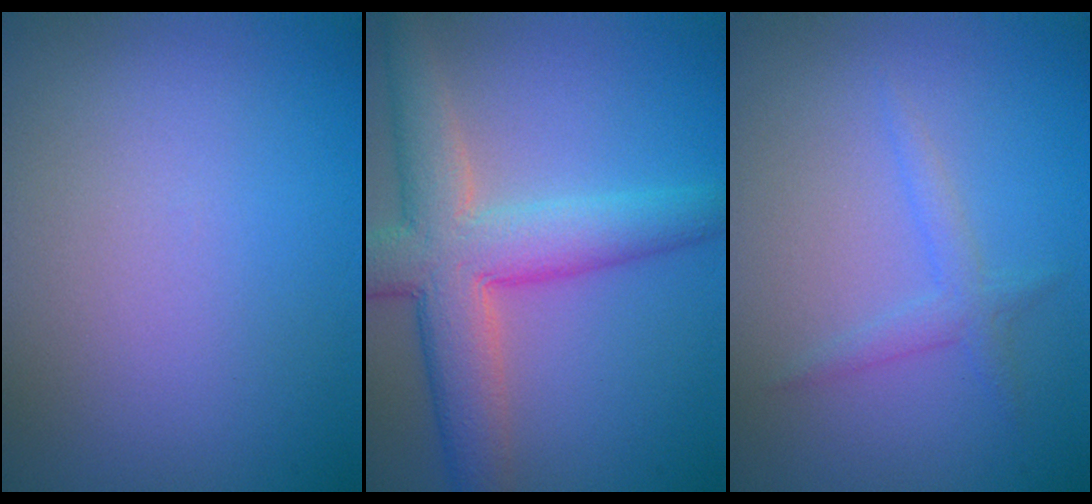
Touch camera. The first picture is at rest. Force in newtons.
{"total": 7.5, "press": 7.5, "slide": 0.4}
{"total": 1.6, "press": 1.6, "slide": 0.1}